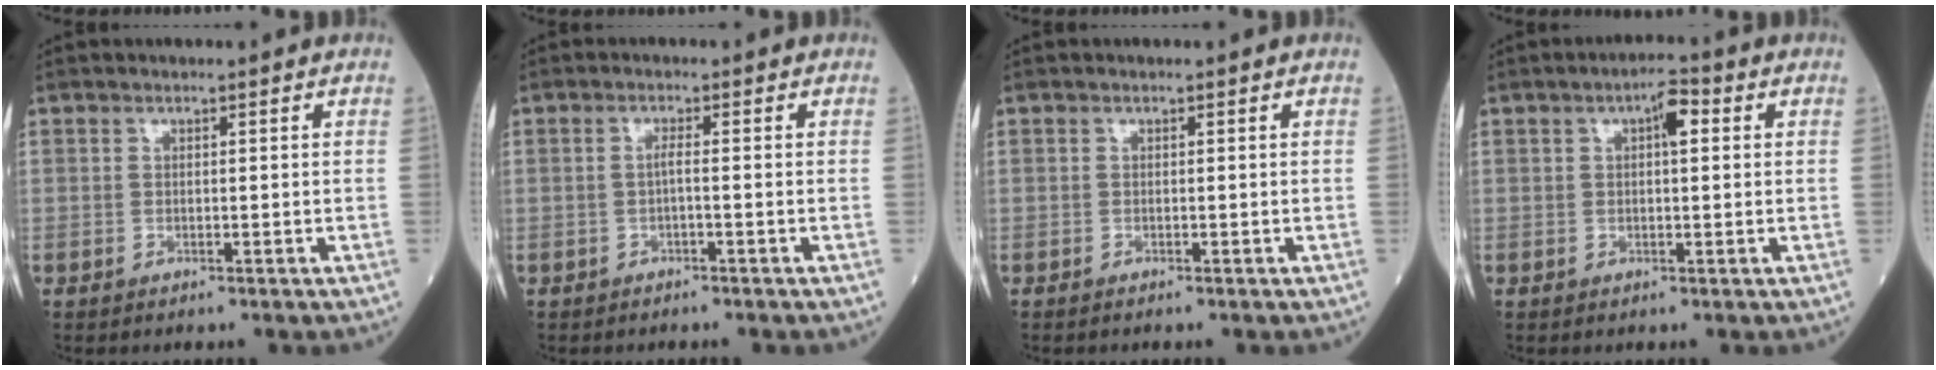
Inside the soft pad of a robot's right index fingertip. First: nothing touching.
{"total": 1.2, "force": [-0.4, -0.1, 1.2], "torque": [-0.025, 0.002, -0.005]}
{"total": 0.0}
{"total": 3.6, "force": [1.1, 1.1, 3.3], "torque": [-0.054, 0.014, 0.014]}